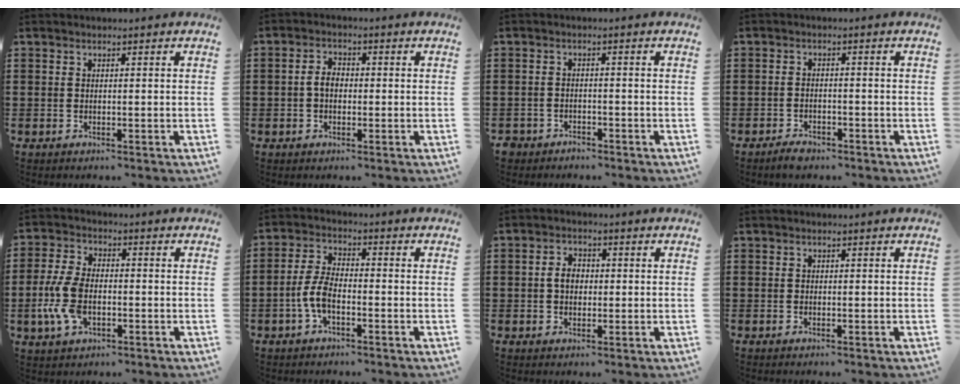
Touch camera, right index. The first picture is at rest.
{"total": 2.6, "force": [-0.3, 1.5, 2.1], "torque": [-0.039, 0.004, -0.006]}
{"total": 1.8, "force": [-1.7, 0.5, 0.0], "torque": [-0.008, 0.001, -0.039]}
{"total": 1.8, "force": [-1.6, 0.6, 0.4], "torque": [-0.011, 0.000, -0.033]}
{"total": 7.6, "force": [-1.8, 4.3, 6.0], "torque": [-0.153, -0.005, -0.042]}
{"total": 5.3, "force": [-1.9, 2.3, 4.3], "torque": [-0.109, -0.004, -0.044]}
{"total": 2.7, "force": [0.1, 1.9, 2.0], "torque": [-0.041, 0.009, 0.000]}
{"total": 0.0}